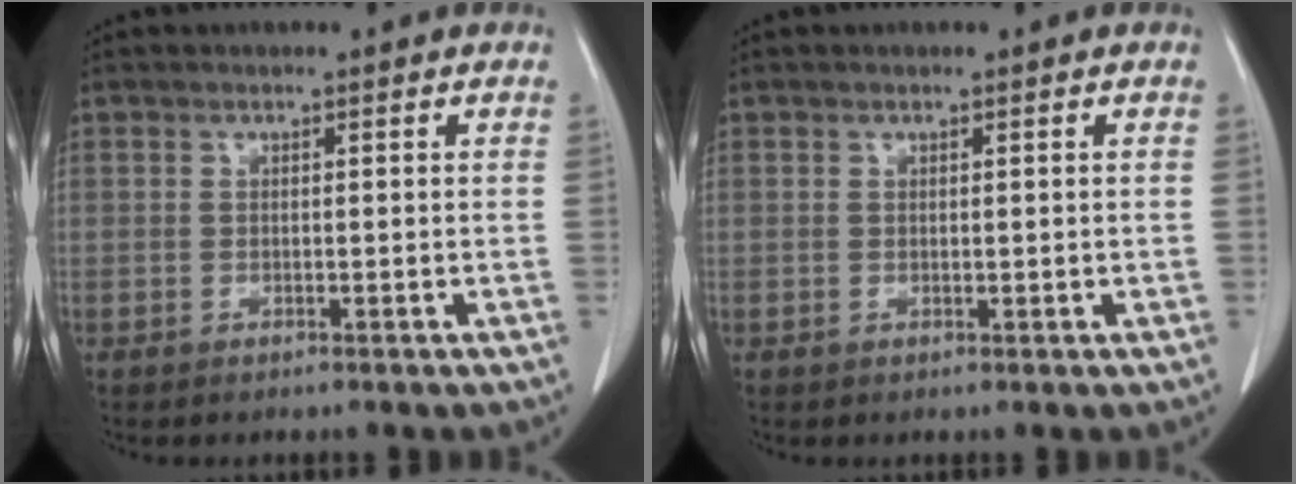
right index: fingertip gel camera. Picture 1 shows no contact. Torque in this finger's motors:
{"motor_torque": [-0.18, 0.48, -0.02, 0.02]}